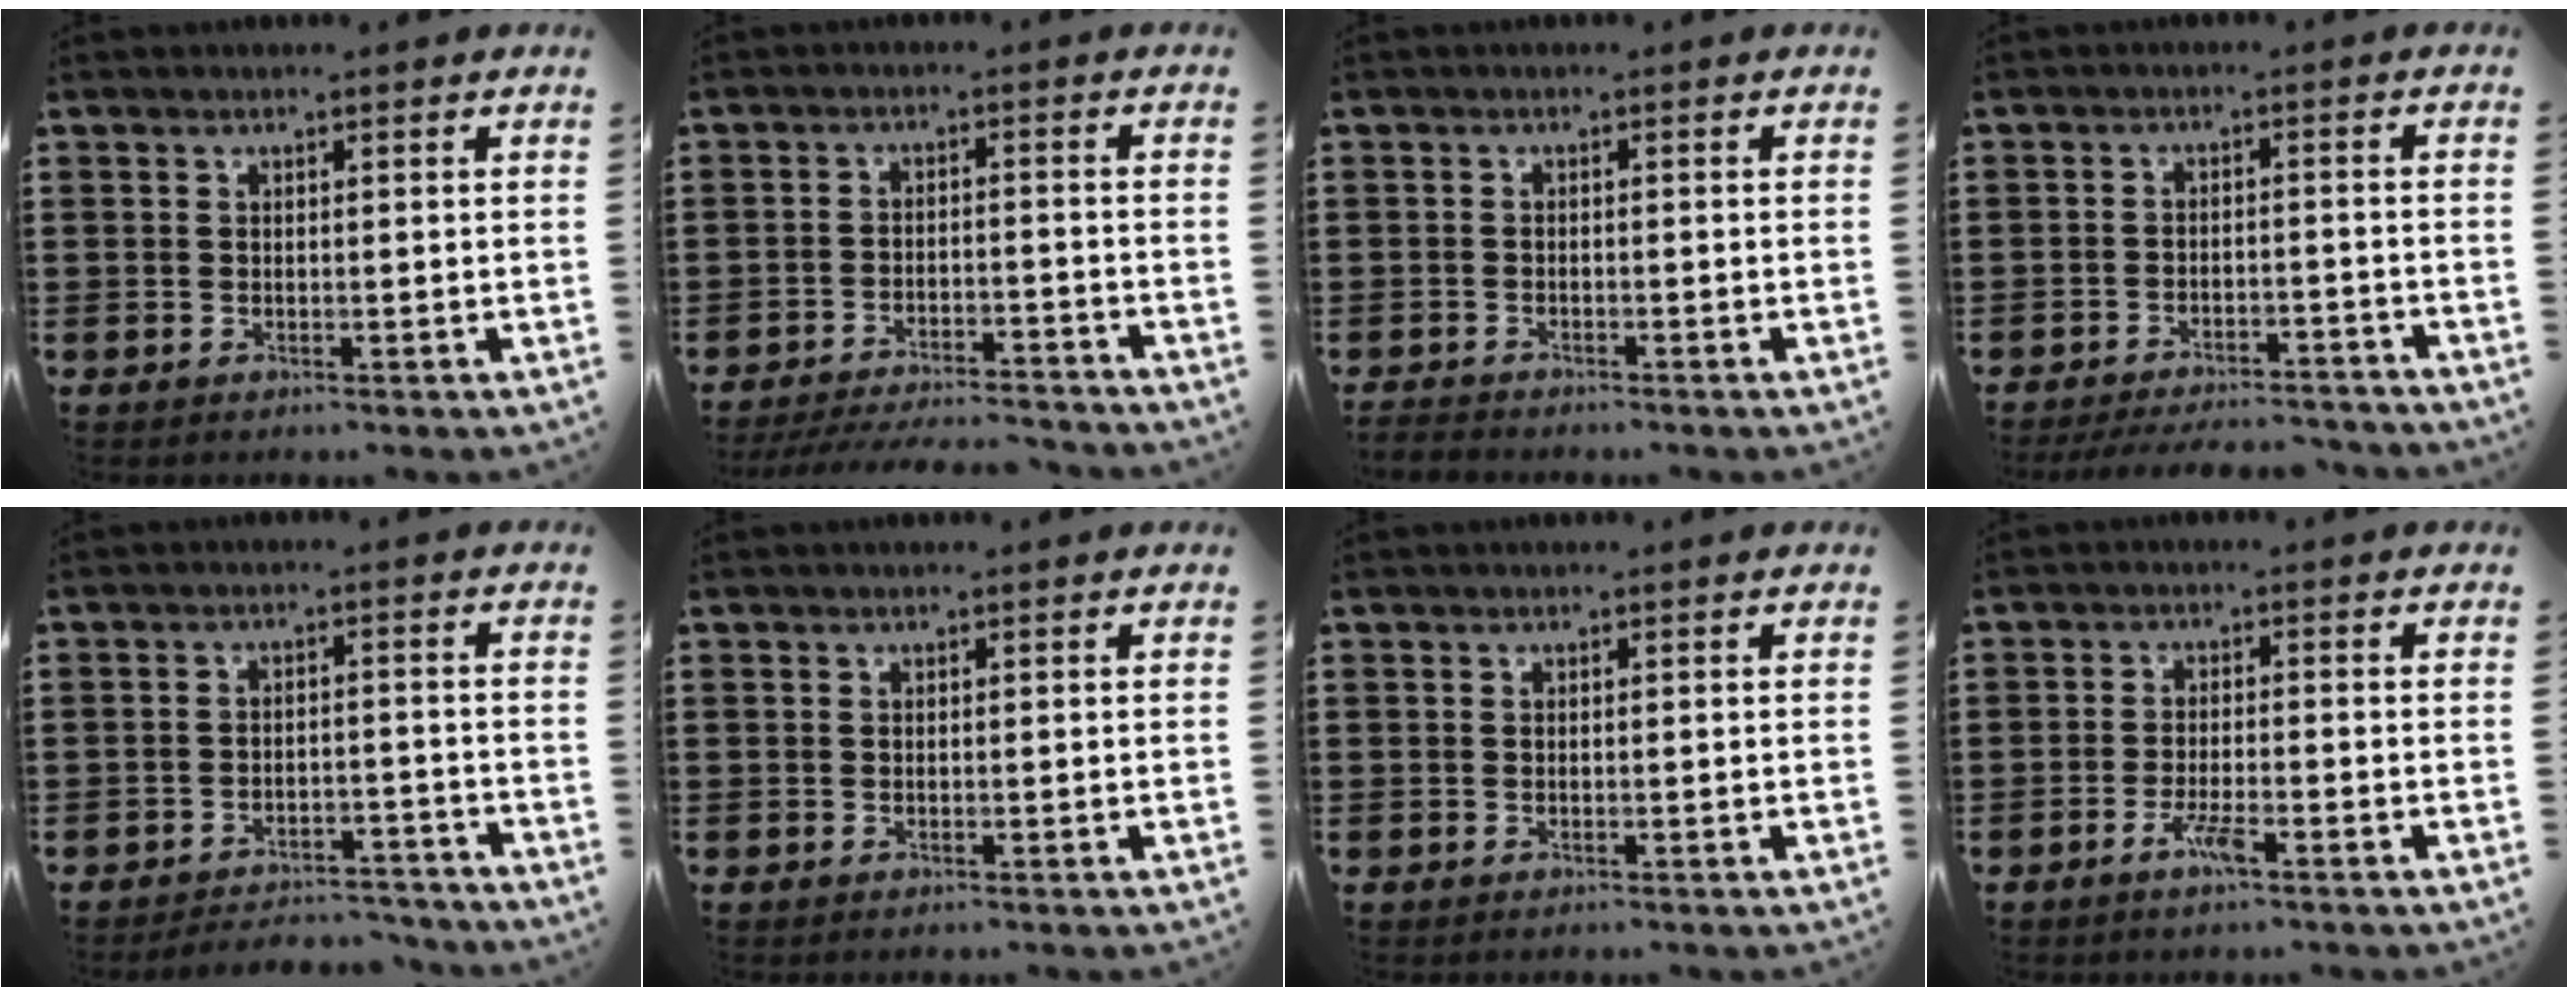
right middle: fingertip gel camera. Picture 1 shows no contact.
{"total": 5.0, "force": [-4.8, 0.1, 1.3], "torque": [-0.028, -0.006, -0.095]}
{"total": 1.5, "force": [-1.5, 0.1, 0.0], "torque": [-0.005, -0.001, -0.031]}
{"total": 4.1, "force": [-4.0, 0.2, 0.9], "torque": [-0.023, -0.003, -0.081]}
{"total": 4.0, "force": [-4.0, 0.5, 0.0], "torque": [-0.007, 0.002, -0.085]}
{"total": 0.0}
{"total": 0.0}
{"total": 3.8, "force": [-2.1, 0.5, 3.1], "torque": [-0.072, -0.008, -0.043]}